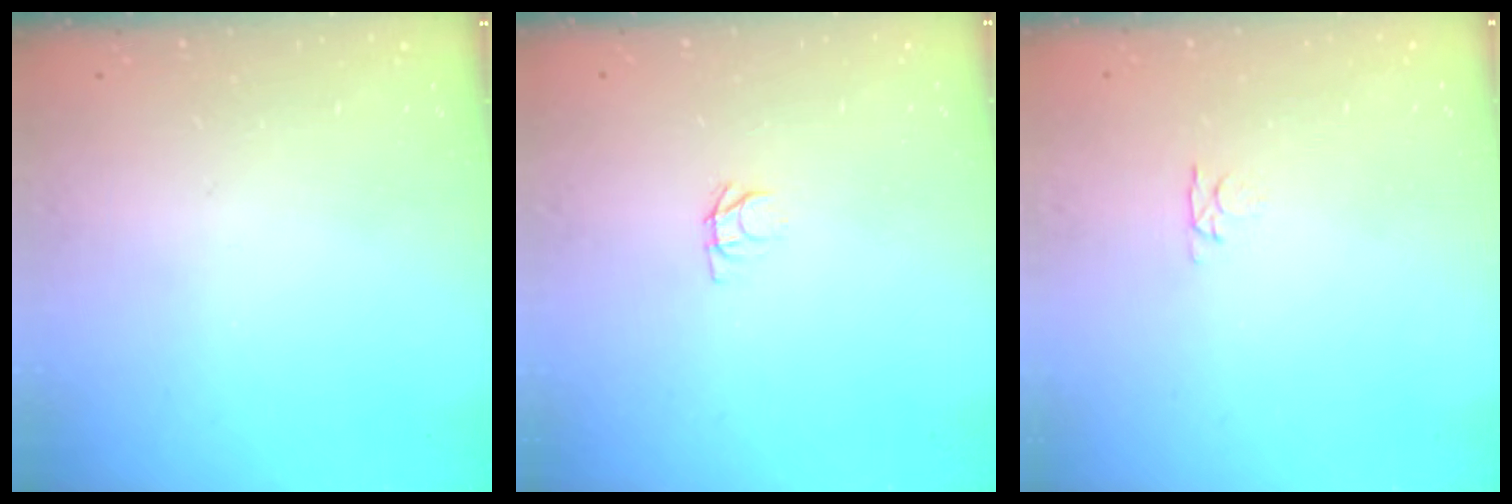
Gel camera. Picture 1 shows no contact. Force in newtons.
{"total": 2.7, "press": 2.7, "slide": 0.3}
{"total": 3.4, "press": 3.3, "slide": 0.5}